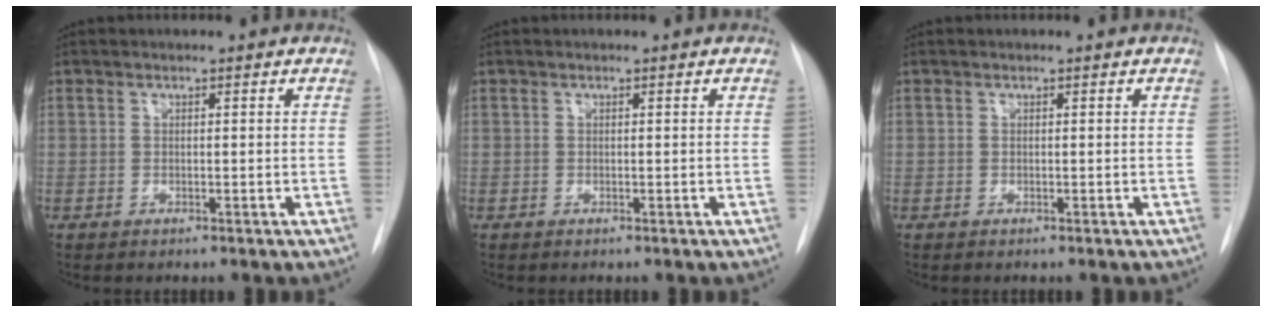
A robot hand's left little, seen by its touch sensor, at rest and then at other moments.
{"total": 0.0}
{"total": 0.0}